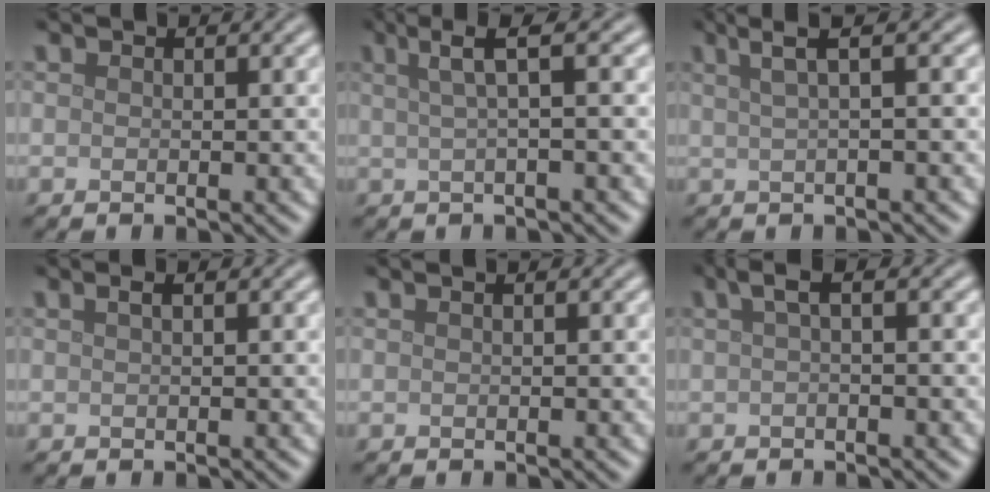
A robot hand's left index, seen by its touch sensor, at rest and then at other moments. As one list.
[{"total": 3.3, "force": [1.0, 0.7, 3.1], "torque": [-0.046, 0.009, 0.017]}, {"total": 3.1, "force": [1.4, 0.7, 2.7], "torque": [-0.036, 0.010, 0.021]}, {"total": 0.8, "force": [0.3, 0.2, 0.7], "torque": [-0.013, 0.006, 0.006]}, {"total": 0.5, "force": [0.2, 0.2, 0.5], "torque": [-0.007, 0.002, -0.002]}, {"total": 1.9, "force": [0.3, 0.5, 1.8], "torque": [-0.032, 0.009, 0.004]}]